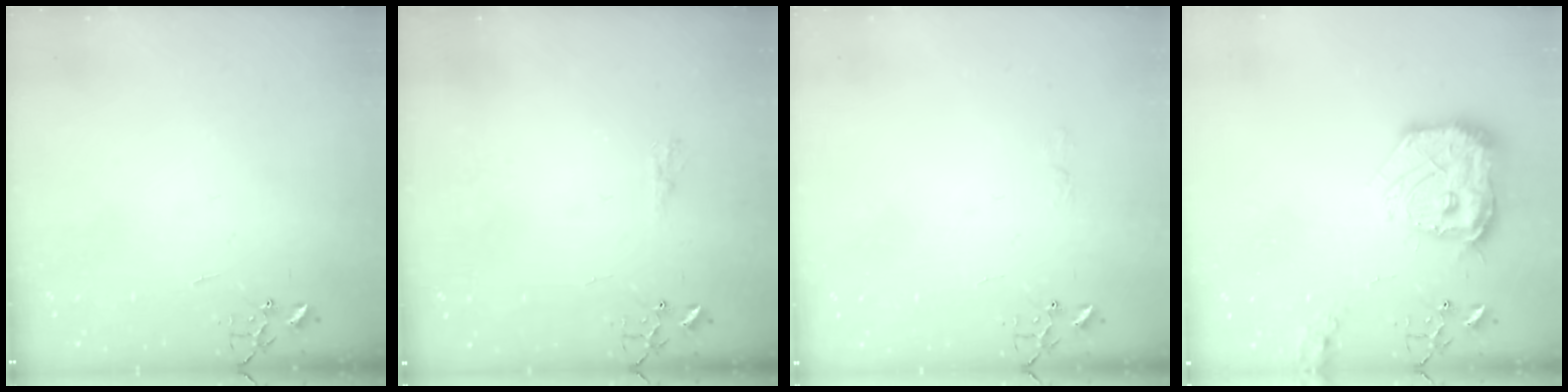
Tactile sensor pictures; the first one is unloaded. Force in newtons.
{"total": 5.1, "press": 5.1, "slide": 0.4}
{"total": 3.6, "press": 3.6, "slide": 0.4}
{"total": 18.7, "press": 18.6, "slide": 1.8}